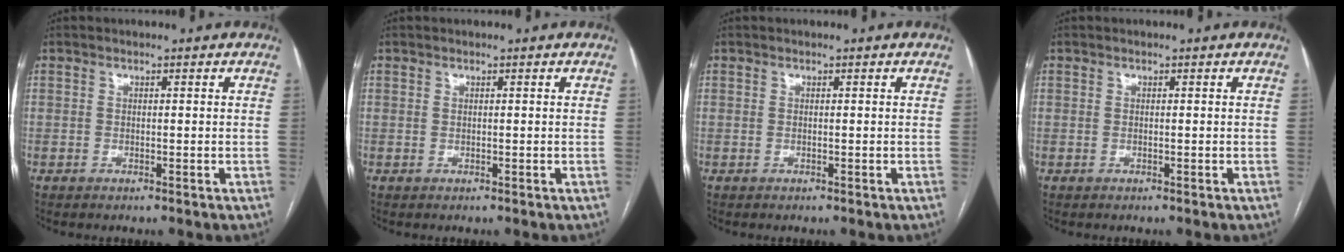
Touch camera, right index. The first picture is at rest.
{"total": 0.0}
{"total": 0.0}
{"total": 0.0}